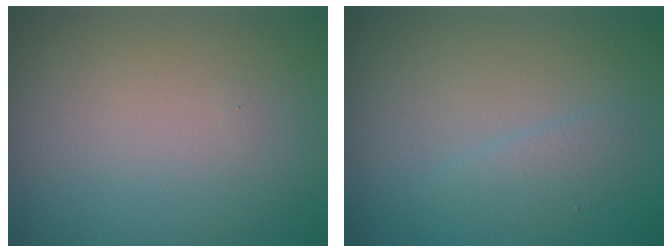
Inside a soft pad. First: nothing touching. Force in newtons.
{"total": 1.2, "press": 1.2, "slide": 0.1}